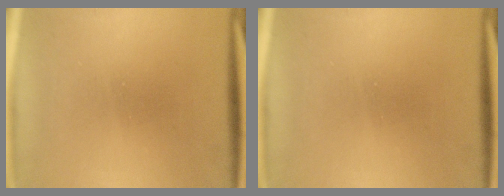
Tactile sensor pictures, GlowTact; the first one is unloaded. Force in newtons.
{"total": 0.0}